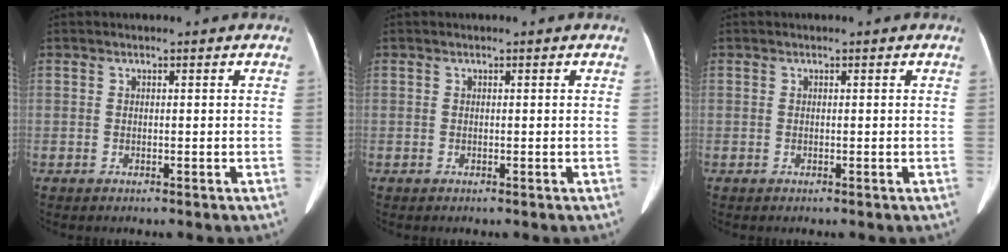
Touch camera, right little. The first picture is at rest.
{"total": 0.0}
{"total": 0.0}